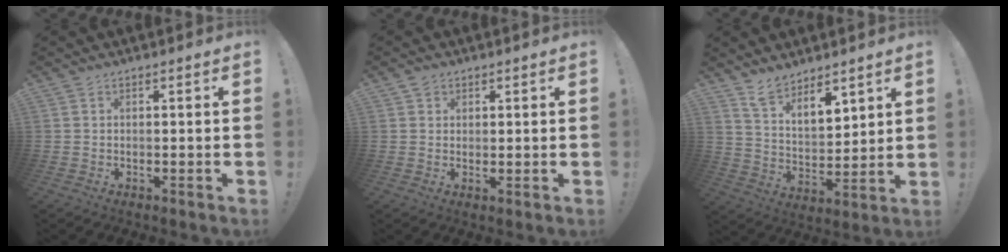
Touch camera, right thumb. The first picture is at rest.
{"total": 1.4, "force": [1.0, 0.9, 0.2], "torque": [0.009, -0.006, 0.017]}
{"total": 10.0, "force": [8.8, 3.9, 2.8], "torque": [-0.049, -0.071, 0.168]}